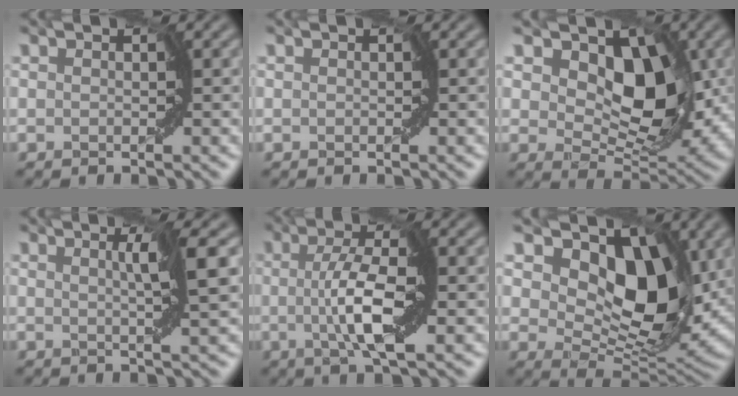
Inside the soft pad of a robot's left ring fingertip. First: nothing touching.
{"total": 0.0}
{"total": 10.2, "force": [2.9, 6.3, 7.4], "torque": [-0.114, -0.004, 0.040]}
{"total": 2.6, "force": [0.6, -0.3, 2.5], "torque": [-0.053, 0.000, 0.012]}
{"total": 5.1, "force": [-0.7, 0.7, 5.0], "torque": [-0.105, 0.005, -0.014]}
{"total": 11.4, "force": [4.0, 6.7, 8.3], "torque": [-0.129, -0.011, 0.064]}